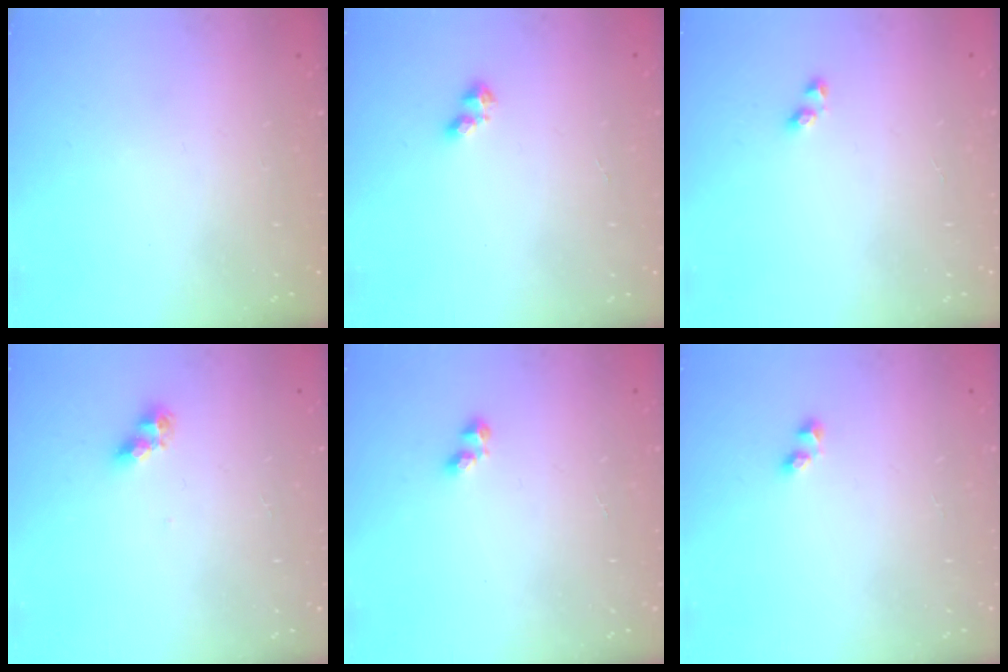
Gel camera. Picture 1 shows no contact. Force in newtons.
{"total": 2.6, "press": 2.5, "slide": 0.5}
{"total": 2.0, "press": 1.7, "slide": 1.0}
{"total": 6.1, "press": 6.0, "slide": 0.7}
{"total": 2.4, "press": 2.3, "slide": 0.9}
{"total": 3.0, "press": 2.8, "slide": 1.2}